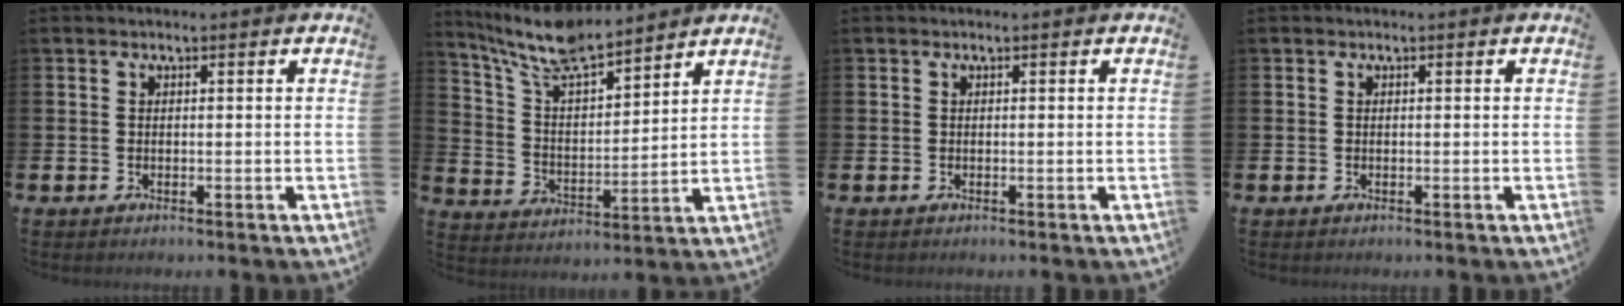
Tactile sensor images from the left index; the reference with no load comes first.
{"total": 9.2, "force": [8.4, 2.0, 3.3], "torque": [-0.103, -0.042, 0.153]}
{"total": 0.0}
{"total": 0.0}